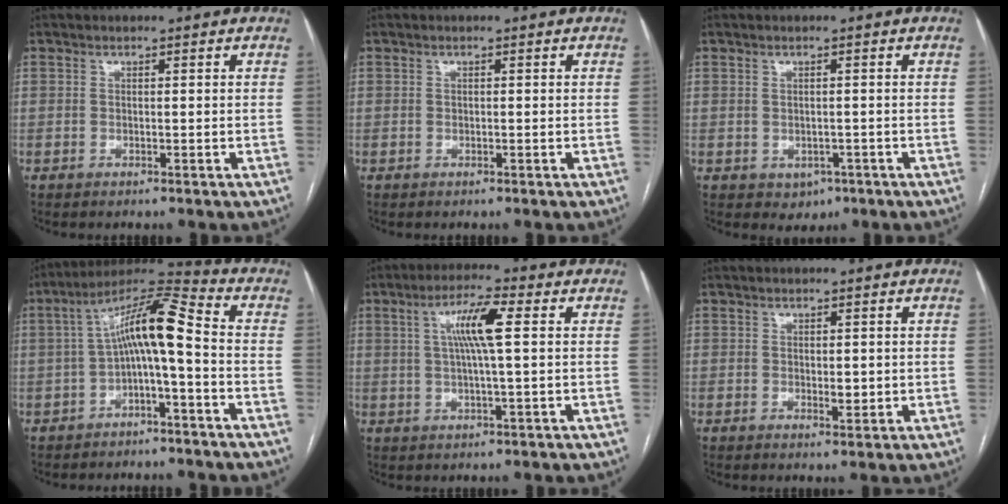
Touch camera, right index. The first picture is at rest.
{"total": 0.0}
{"total": 2.5, "force": [-1.0, 2.0, 1.2], "torque": [-0.012, 0.002, -0.002]}
{"total": 10.3, "force": [-0.9, 1.2, 10.2], "torque": [-0.179, 0.042, -0.019]}
{"total": 7.3, "force": [1.7, 0.3, 7.1], "torque": [-0.132, 0.008, 0.029]}
{"total": 2.2, "force": [0.1, 1.1, 1.9], "torque": [-0.026, -0.005, 0.005]}